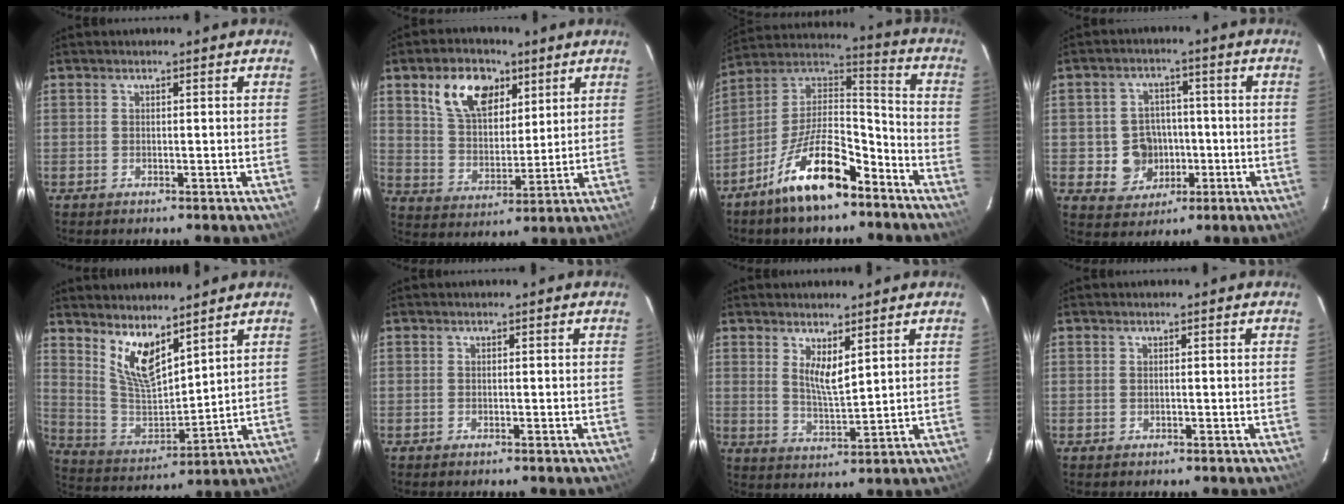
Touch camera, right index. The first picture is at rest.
{"total": 12.2, "force": [6.4, 7.5, 7.3], "torque": [-0.136, 0.026, 0.120]}
{"total": 16.7, "force": [-10.4, 6.3, 11.4], "torque": [-0.219, 0.021, -0.186]}
{"total": 8.0, "force": [-1.7, 7.4, 2.3], "torque": [-0.063, 0.019, -0.011]}
{"total": 10.2, "force": [6.9, 3.6, 6.6], "torque": [-0.125, -0.010, 0.146]}
{"total": 0.0}
{"total": 5.0, "force": [2.7, 1.5, 4.0], "torque": [-0.072, -0.010, 0.050]}
{"total": 0.0}